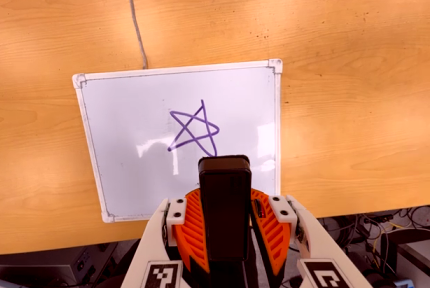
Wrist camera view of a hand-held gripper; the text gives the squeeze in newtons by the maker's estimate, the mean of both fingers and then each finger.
{"total": 8.7, "left": 7.9, "right": 9.4}